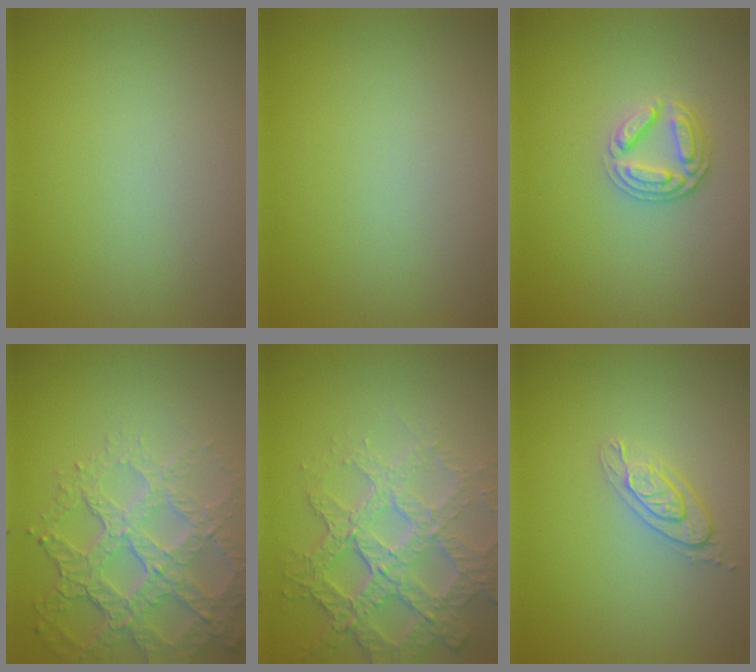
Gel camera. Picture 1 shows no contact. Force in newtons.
{"total": 0.0}
{"total": 2.7, "press": 2.5, "slide": 1.0}
{"total": 6.8, "press": 5.0, "slide": 4.6}
{"total": 6.1, "press": 5.0, "slide": 3.5}
{"total": 2.1, "press": 2.1, "slide": 0.4}